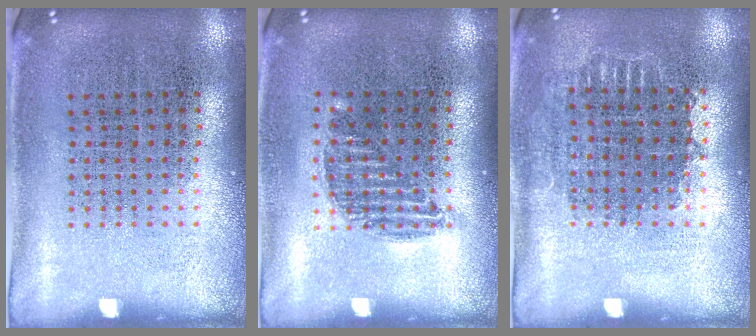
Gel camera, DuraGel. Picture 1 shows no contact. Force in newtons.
{"total": 0.9, "press": 0.8, "slide": 0.4}
{"total": 0.8, "press": 0.7, "slide": 0.3}